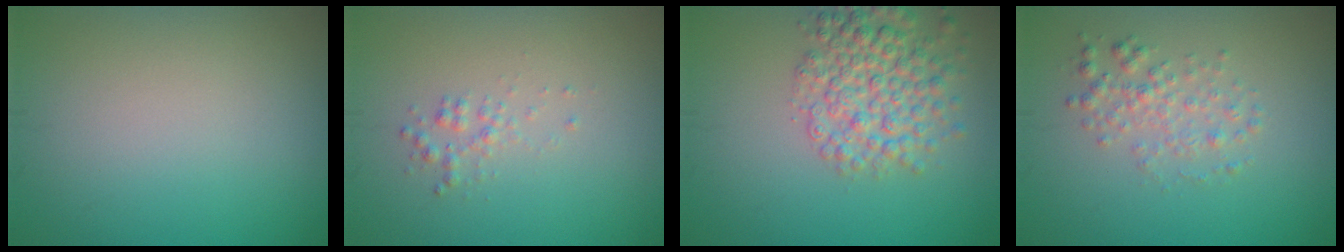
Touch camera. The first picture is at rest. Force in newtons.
{"total": 1.2, "press": 1.2, "slide": 0.0}
{"total": 5.3, "press": 5.3, "slide": 0.2}
{"total": 2.2, "press": 2.2, "slide": 0.0}